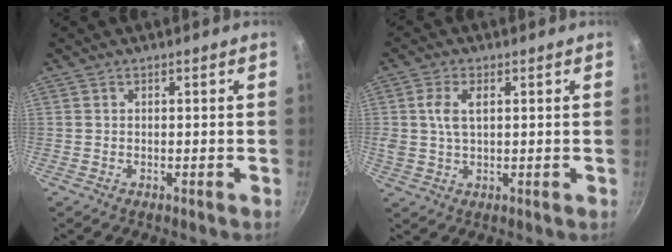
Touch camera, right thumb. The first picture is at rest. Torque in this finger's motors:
{"motor_torque": [2.40, 2.61, 0.83, 0.37, 0.22]}